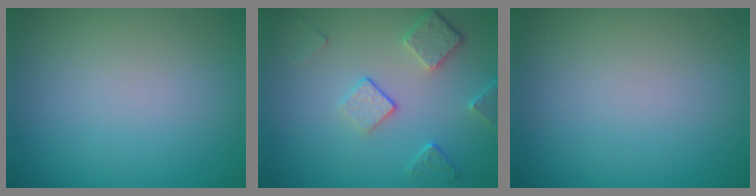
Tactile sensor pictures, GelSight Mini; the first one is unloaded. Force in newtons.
{"total": 3.7, "press": 2.9, "slide": 2.4}
{"total": 0.0}